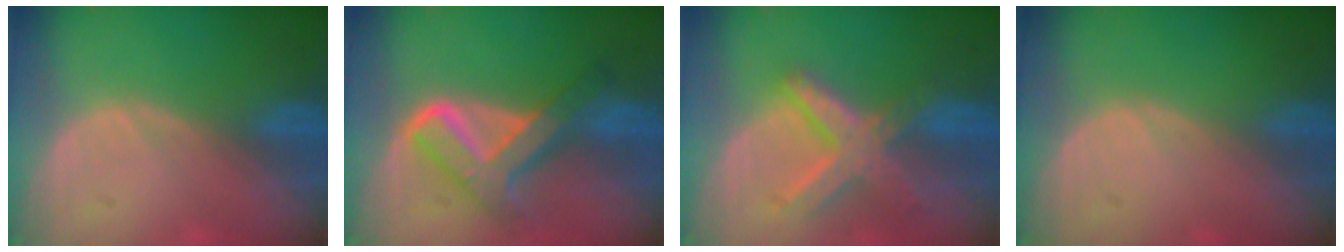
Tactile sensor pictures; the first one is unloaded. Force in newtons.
{"total": 8.0, "press": 8.0, "slide": 0.6}
{"total": 8.4, "press": 7.1, "slide": 4.3}
{"total": 0.0}